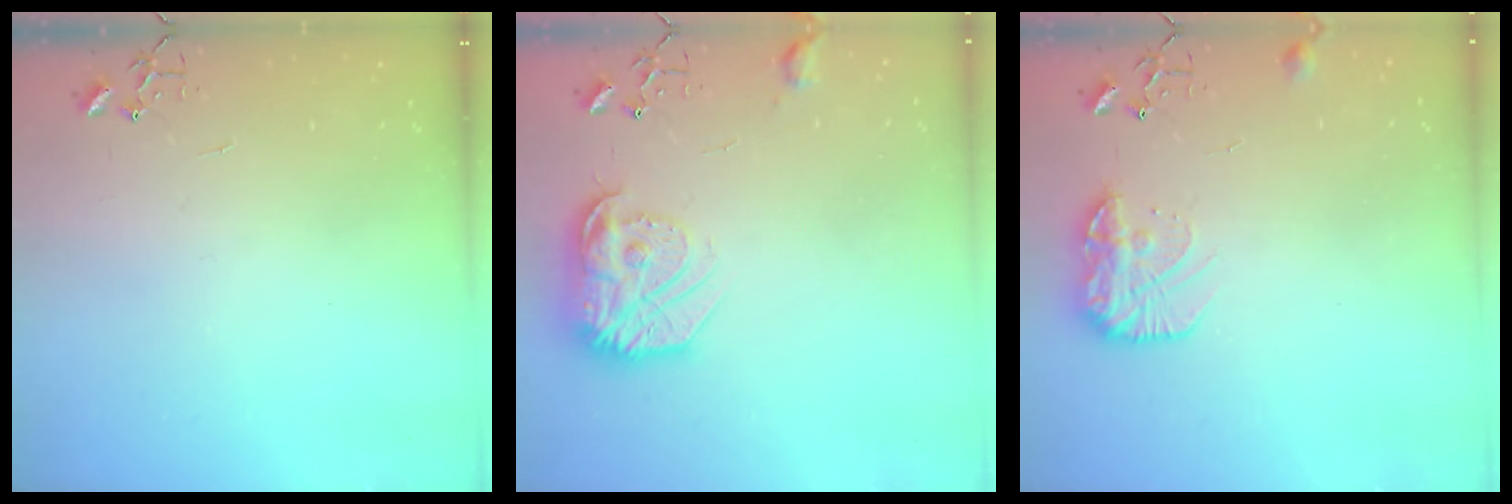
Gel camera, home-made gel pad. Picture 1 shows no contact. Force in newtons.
{"total": 17.9, "press": 17.9, "slide": 1.2}
{"total": 12.8, "press": 12.8, "slide": 0.7}